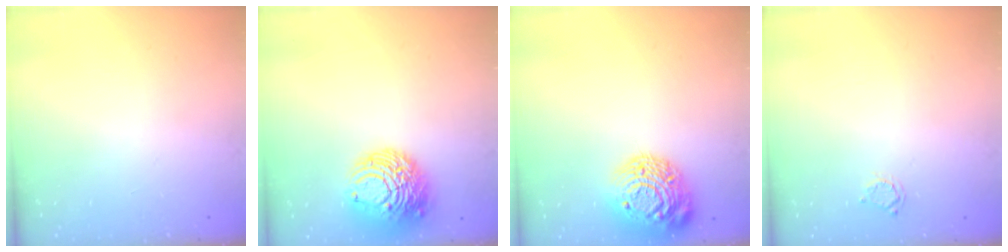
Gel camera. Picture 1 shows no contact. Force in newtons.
{"total": 11.5, "press": 11.4, "slide": 1.3}
{"total": 18.0, "press": 18.0, "slide": 0.9}
{"total": 2.0, "press": 2.0, "slide": 0.3}